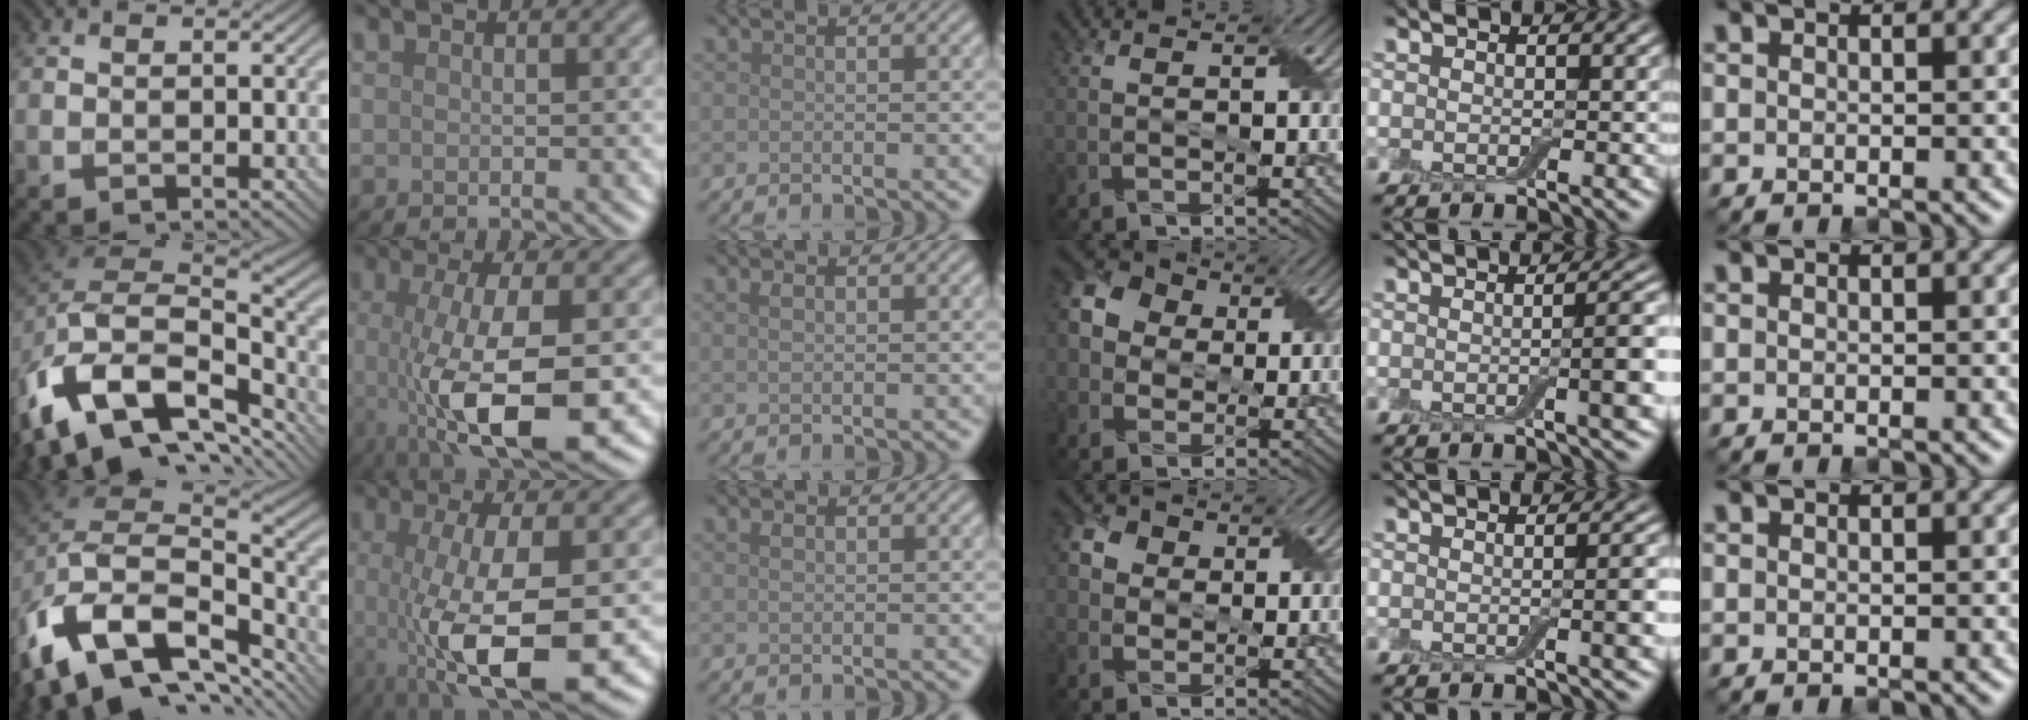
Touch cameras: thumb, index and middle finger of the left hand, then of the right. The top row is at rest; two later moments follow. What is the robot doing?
{"motion": "wrap", "object": "adhesive wrap"}